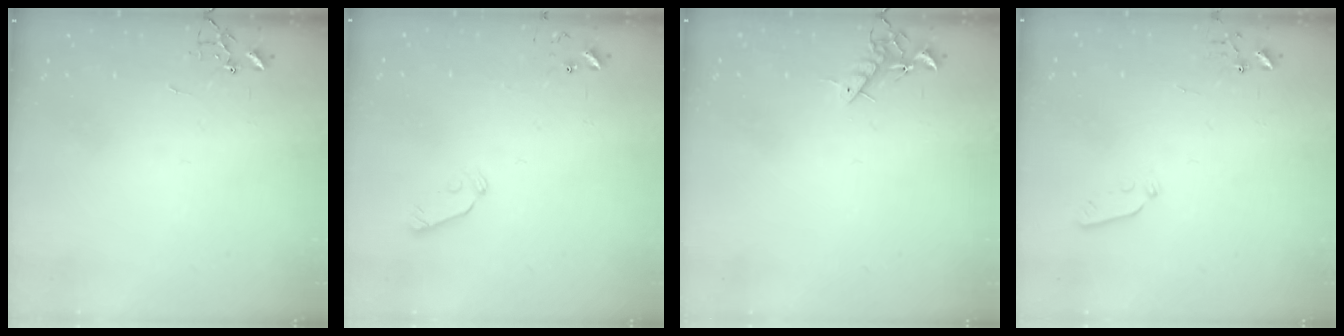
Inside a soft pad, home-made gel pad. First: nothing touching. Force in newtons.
{"total": 5.9, "press": 5.9, "slide": 0.5}
{"total": 7.4, "press": 7.4, "slide": 0.9}
{"total": 3.5, "press": 3.5, "slide": 0.4}